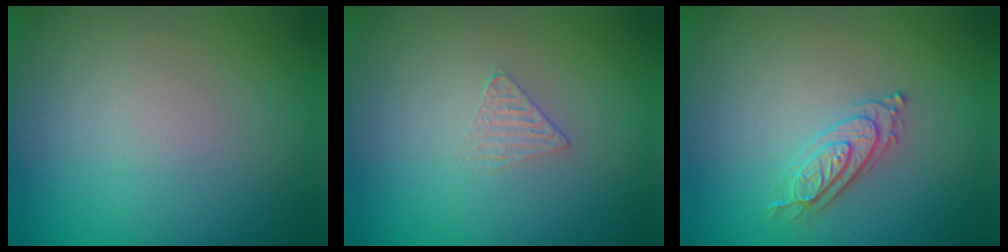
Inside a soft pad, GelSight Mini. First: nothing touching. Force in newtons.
{"total": 1.0, "press": 0.3, "slide": 0.9}
{"total": 2.2, "press": 2.2, "slide": 0.4}